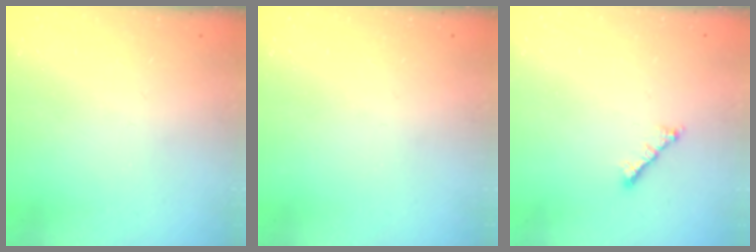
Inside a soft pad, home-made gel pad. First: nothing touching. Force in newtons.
{"total": 0.0}
{"total": 1.8, "press": 1.7, "slide": 0.6}